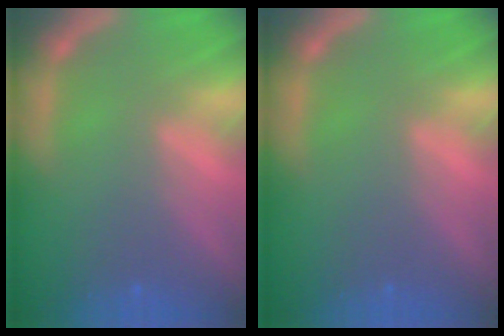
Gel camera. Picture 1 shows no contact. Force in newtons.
{"total": 0.0}